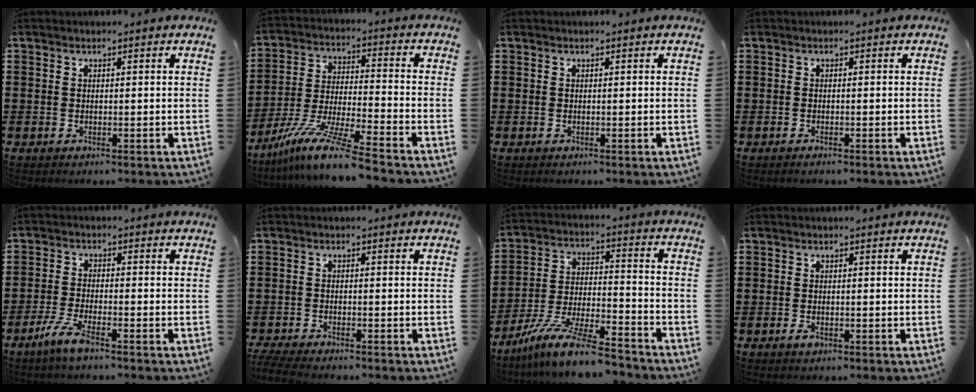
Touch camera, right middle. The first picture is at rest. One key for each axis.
{"total": 11.0, "fx": -9.1, "fy": -0.4, "fz": 6.1, "tx": -0.126, "ty": -0.003, "tz": -0.183}
{"total": 0.0}
{"total": 0.5, "fx": -0.4, "fy": 0.1, "fz": 0.3, "tx": -0.007, "ty": -0.003, "tz": -0.008}
{"total": 5.7, "fx": -3.9, "fy": 0.4, "fz": 4.1, "tx": -0.100, "ty": -0.016, "tz": -0.078}
{"total": 2.7, "fx": -2.6, "fy": 0.2, "fz": 0.7, "tx": -0.027, "ty": -0.004, "tz": -0.058}
{"total": 11.2, "fx": -9.6, "fy": 0.8, "fz": 5.7, "tx": -0.114, "ty": 0.014, "tz": -0.191}
{"total": 1.1, "fx": -0.5, "fy": 0.5, "fz": 0.8, "tx": -0.018, "ty": -0.004, "tz": -0.008}